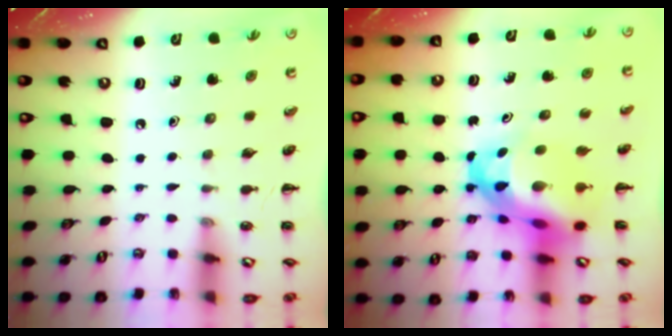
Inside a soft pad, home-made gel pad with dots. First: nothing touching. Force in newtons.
{"total": 12.4, "press": 11.9, "slide": 3.4}